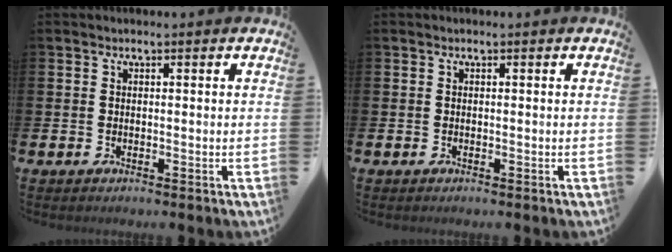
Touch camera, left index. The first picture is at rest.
{"total": 0.0}